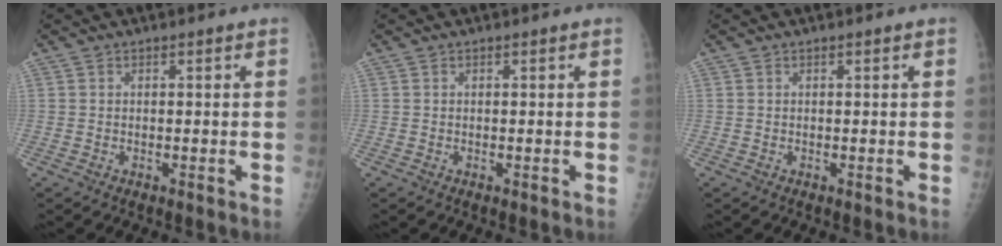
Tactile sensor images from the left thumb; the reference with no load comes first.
{"total": 0.0}
{"total": 0.0}